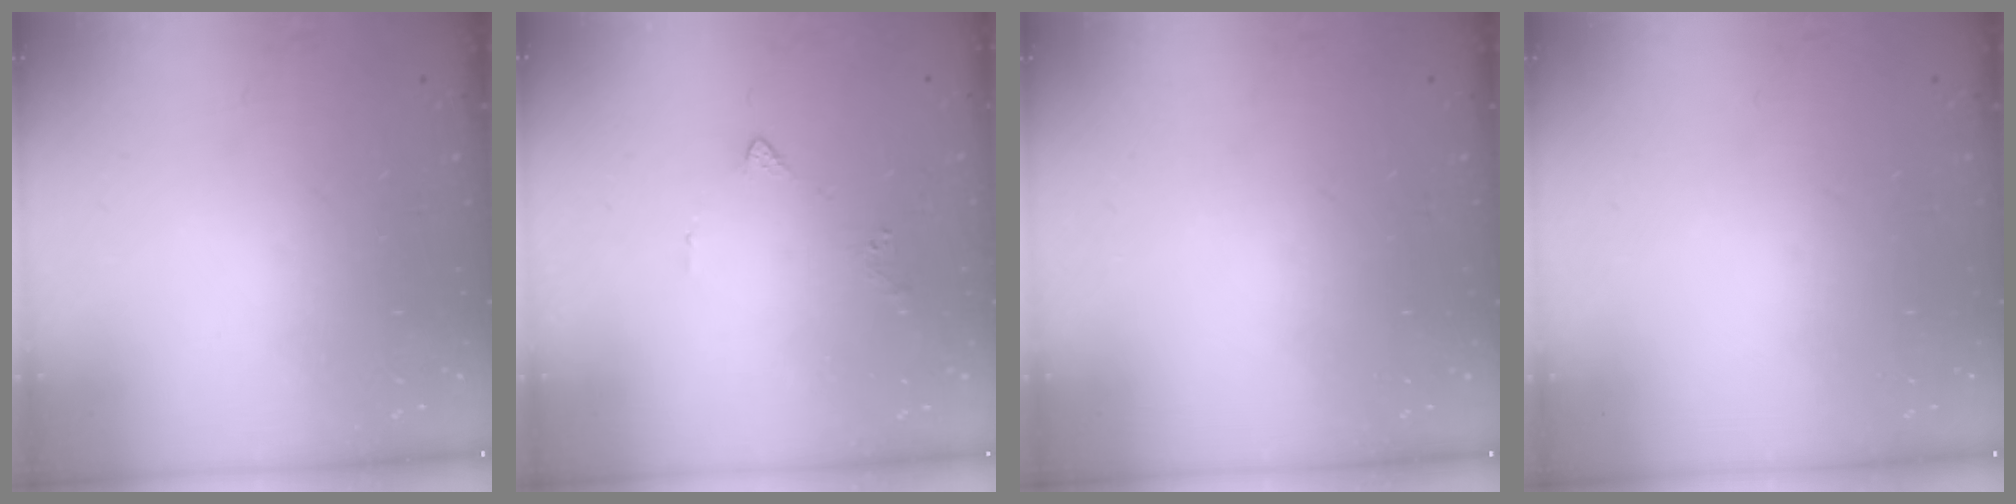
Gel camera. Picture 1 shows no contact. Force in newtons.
{"total": 1.8, "press": 1.7, "slide": 0.6}
{"total": 0.0}
{"total": 0.0}